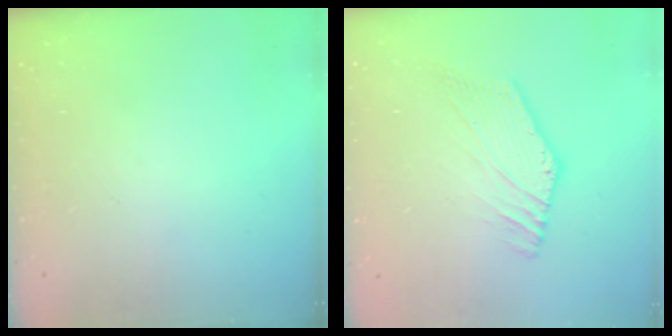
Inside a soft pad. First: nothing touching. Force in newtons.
{"total": 1.7, "press": 1.3, "slide": 1.1}